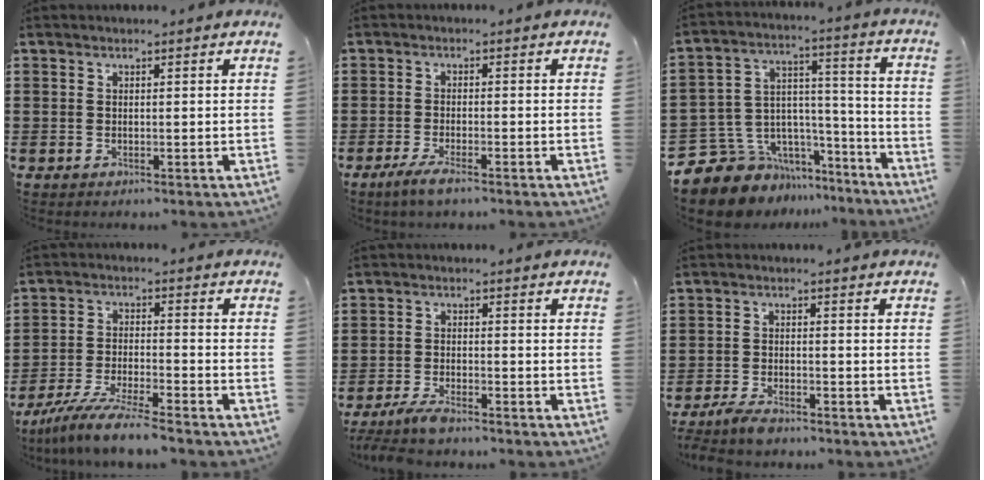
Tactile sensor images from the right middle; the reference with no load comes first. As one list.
[{"total": 2.9, "force": [-2.1, 0.2, 1.9], "torque": [-0.045, -0.004, -0.042]}, {"total": 9.3, "force": [-7.2, 5.8, 1.0], "torque": [-0.048, 0.003, -0.134]}, {"total": 7.6, "force": [-6.9, -0.3, 3.0], "torque": [-0.066, -0.008, -0.134]}, {"total": 3.4, "force": [-3.0, 0.4, 1.5], "torque": [-0.040, -0.002, -0.064]}, {"total": 3.1, "force": [-2.9, 0.5, 1.2], "torque": [-0.036, 0.000, -0.062]}]